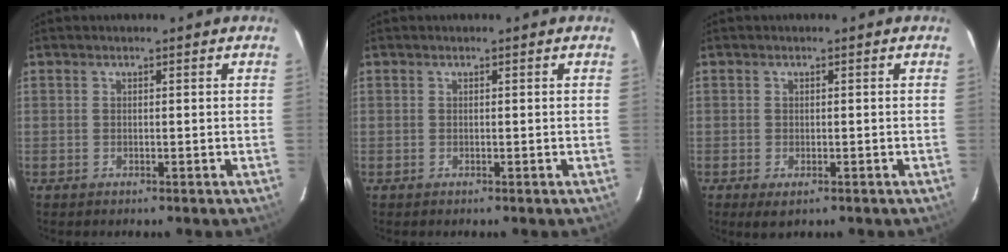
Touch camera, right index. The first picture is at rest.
{"total": 0.0}
{"total": 2.6, "force": [-1.4, 1.4, 1.8], "torque": [-0.034, -0.010, -0.020]}